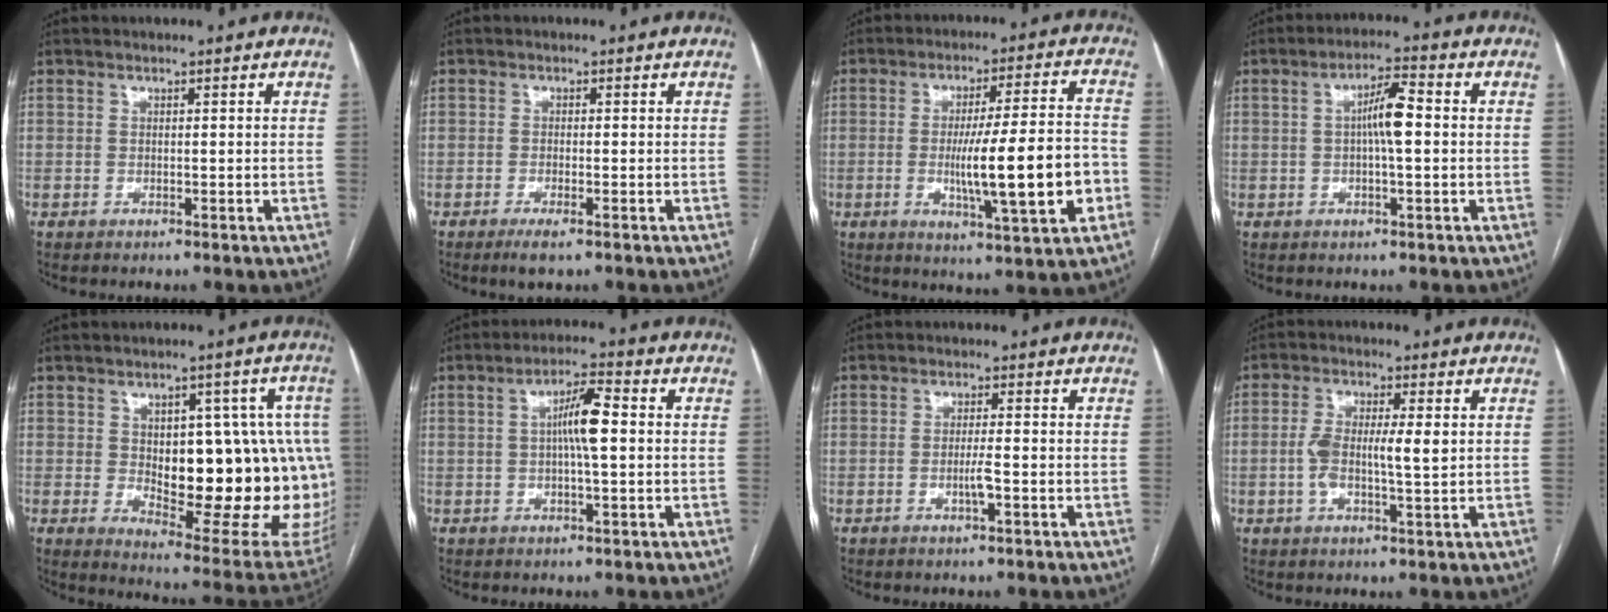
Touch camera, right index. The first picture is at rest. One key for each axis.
{"total": 2.7, "fx": -1.8, "fy": 0.4, "fz": 2.1, "tx": -0.038, "ty": -0.005, "tz": -0.029}
{"total": 14.9, "fx": -3.2, "fy": 1.0, "fz": 14.6, "tx": -0.231, "ty": -0.003, "tz": -0.044}
{"total": 5.7, "fx": 0.2, "fy": 0.8, "fz": 5.6, "tx": -0.101, "ty": 0.013, "tz": 0.000}
{"total": 22.6, "fx": -0.7, "fy": 9.3, "fz": 20.5, "tx": -0.192, "ty": 0.020, "tz": 0.022}
{"total": 5.9, "fx": 0.3, "fy": 0.7, "fz": 5.8, "tx": -0.106, "ty": 0.013, "tz": 0.002}
{"total": 2.3, "fx": -0.8, "fy": 0.0, "fz": 2.2, "tx": -0.041, "ty": -0.002, "tz": -0.015}
{"total": 6.5, "fx": 0.1, "fy": 1.4, "fz": 6.4, "tx": -0.126, "ty": 0.010, "tz": 0.002}